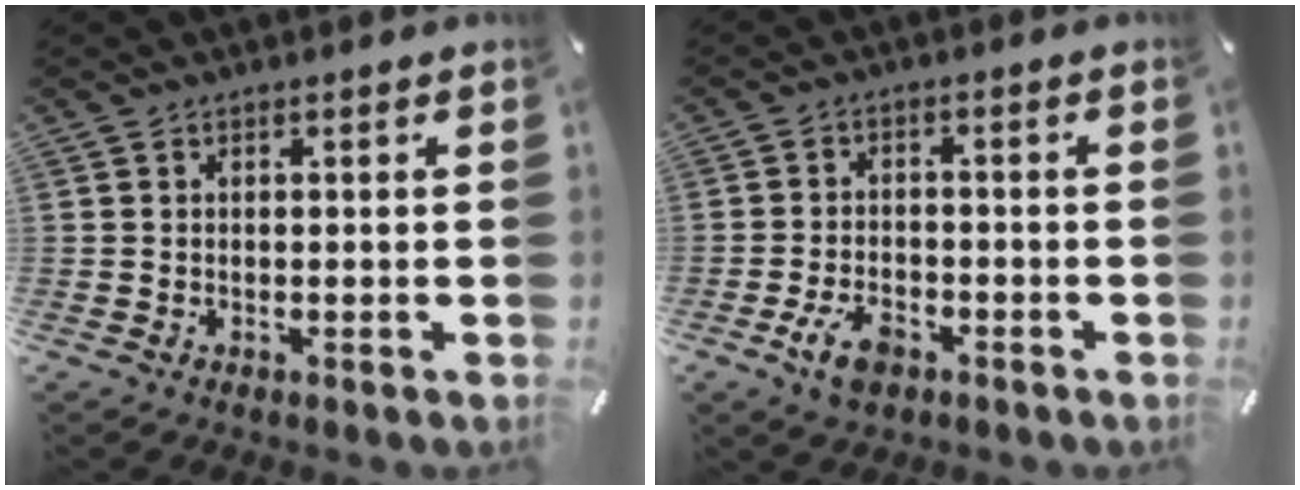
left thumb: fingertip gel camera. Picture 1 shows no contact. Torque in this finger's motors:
{"motor_torque": [-0.02, 1.26, 0.23, -0.03, 0.15]}